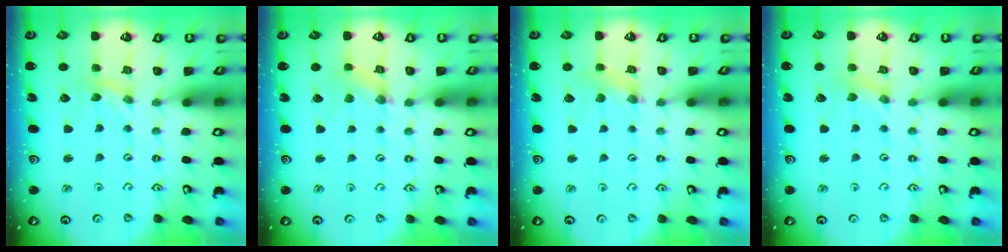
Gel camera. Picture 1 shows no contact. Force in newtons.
{"total": 1.1, "press": 1.1, "slide": 0.1}
{"total": 1.3, "press": 1.3, "slide": 0.3}
{"total": 0.0}